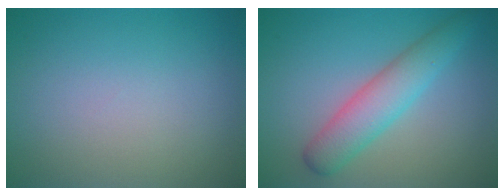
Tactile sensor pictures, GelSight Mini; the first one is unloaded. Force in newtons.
{"total": 4.3, "press": 4.3, "slide": 0.2}